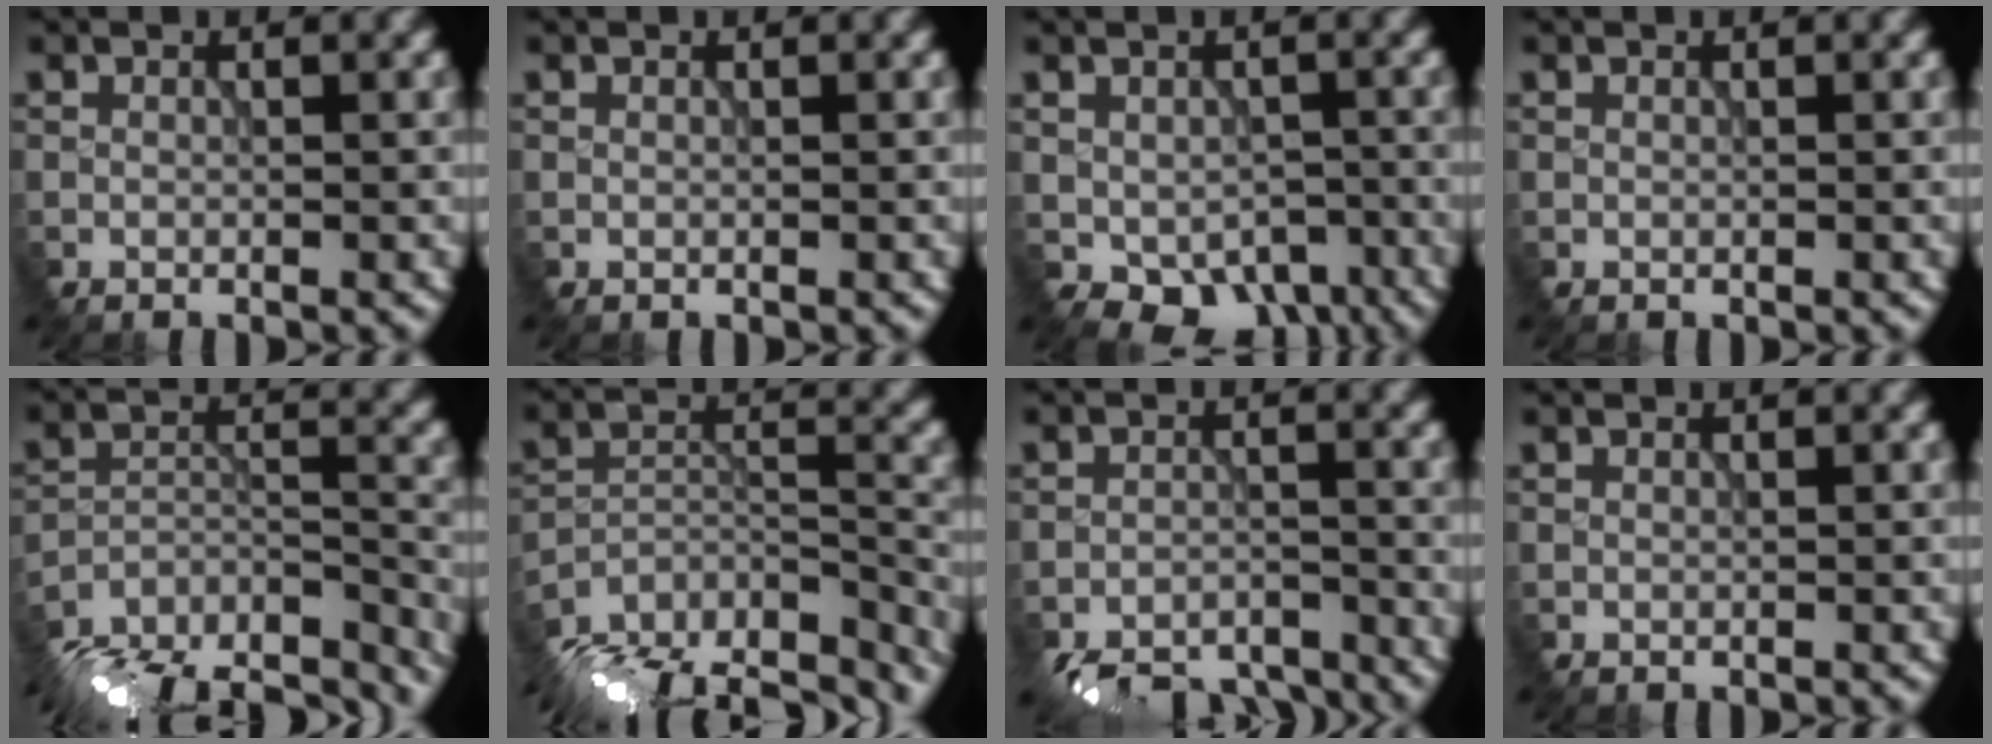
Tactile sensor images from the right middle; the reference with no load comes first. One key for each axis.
{"total": 0.0}
{"total": 6.1, "fx": -2.6, "fy": 4.3, "fz": 3.5, "tx": -0.050, "ty": -0.028, "tz": -0.019}
{"total": 0.0}
{"total": 16.7, "fx": -15.5, "fy": 4.7, "fz": 4.1, "tx": -0.056, "ty": -0.003, "tz": -0.200}
{"total": 14.9, "fx": -13.3, "fy": 5.0, "fz": 4.7, "tx": -0.076, "ty": -0.001, "tz": -0.173}
{"total": 9.1, "fx": -8.2, "fy": 3.0, "fz": 2.2, "tx": -0.021, "ty": -0.020, "tz": -0.114}
{"total": 0.0}